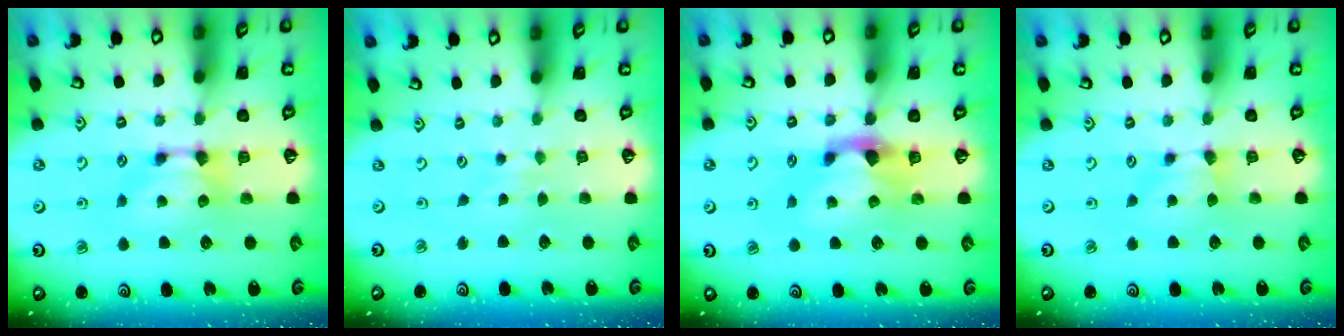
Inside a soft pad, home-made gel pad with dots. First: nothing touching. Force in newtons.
{"total": 4.9, "press": 4.9, "slide": 0.1}
{"total": 2.1, "press": 1.7, "slide": 1.2}
{"total": 1.2, "press": 1.1, "slide": 0.4}